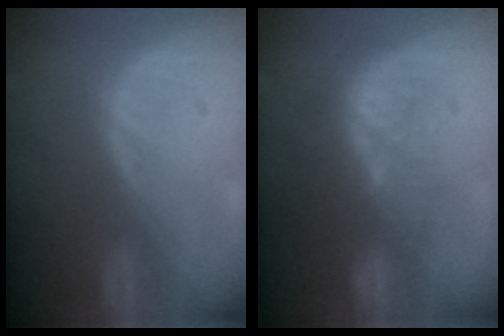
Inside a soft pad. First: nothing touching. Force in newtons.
{"total": 9.3, "press": 8.7, "slide": 3.4}